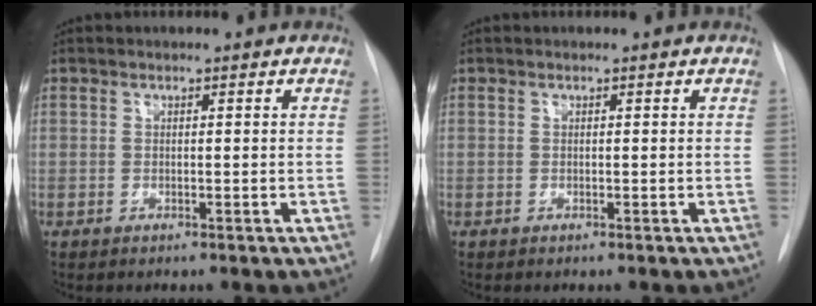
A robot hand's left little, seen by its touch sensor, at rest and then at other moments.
{"total": 0.0}